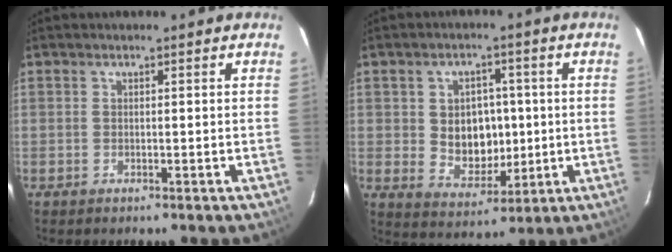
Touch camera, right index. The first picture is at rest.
{"total": 8.9, "force": [0.2, 7.2, 5.2], "torque": [-0.100, 0.005, 0.023]}